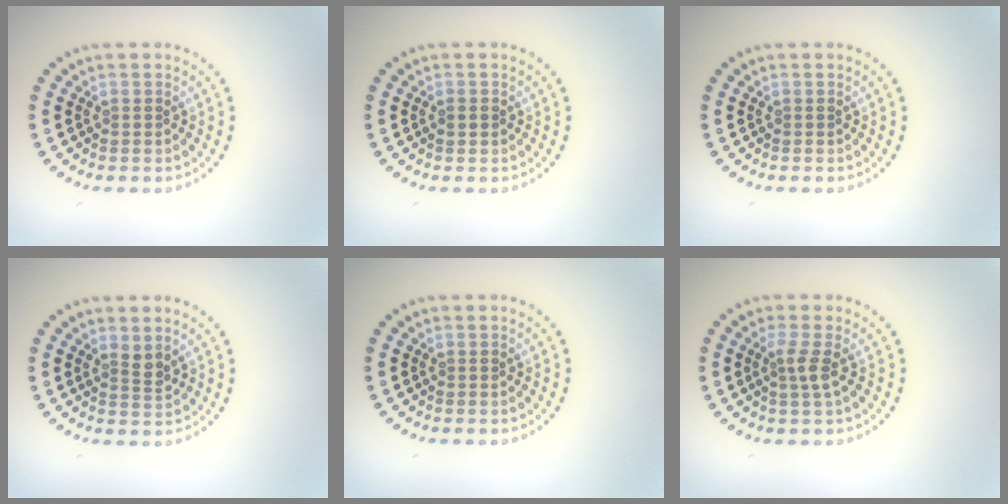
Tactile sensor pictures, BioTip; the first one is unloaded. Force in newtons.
{"total": 1.0, "press": 1.0, "slide": 0.1}
{"total": 0.0}
{"total": 1.3, "press": 1.0, "slide": 0.8}
{"total": 0.0}
{"total": 1.8, "press": 1.3, "slide": 1.3}